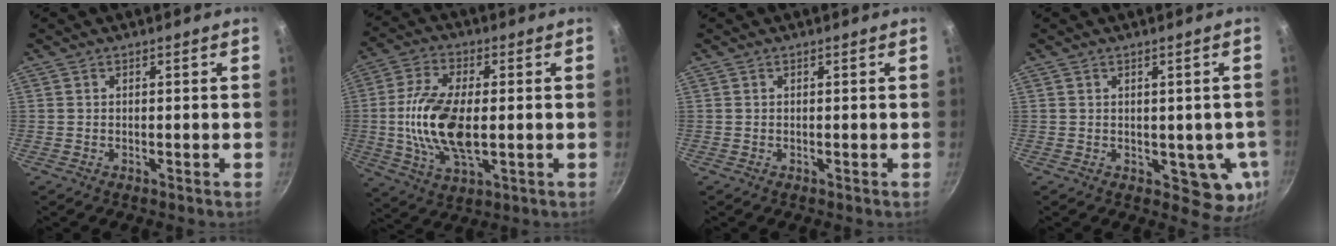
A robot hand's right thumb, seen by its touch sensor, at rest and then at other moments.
{"total": 14.4, "force": [-0.5, 7.0, 12.6], "torque": [-0.249, 0.004, -0.011]}
{"total": 0.0}
{"total": 7.1, "force": [-0.5, 4.3, 5.6], "torque": [-0.040, -0.006, 0.000]}